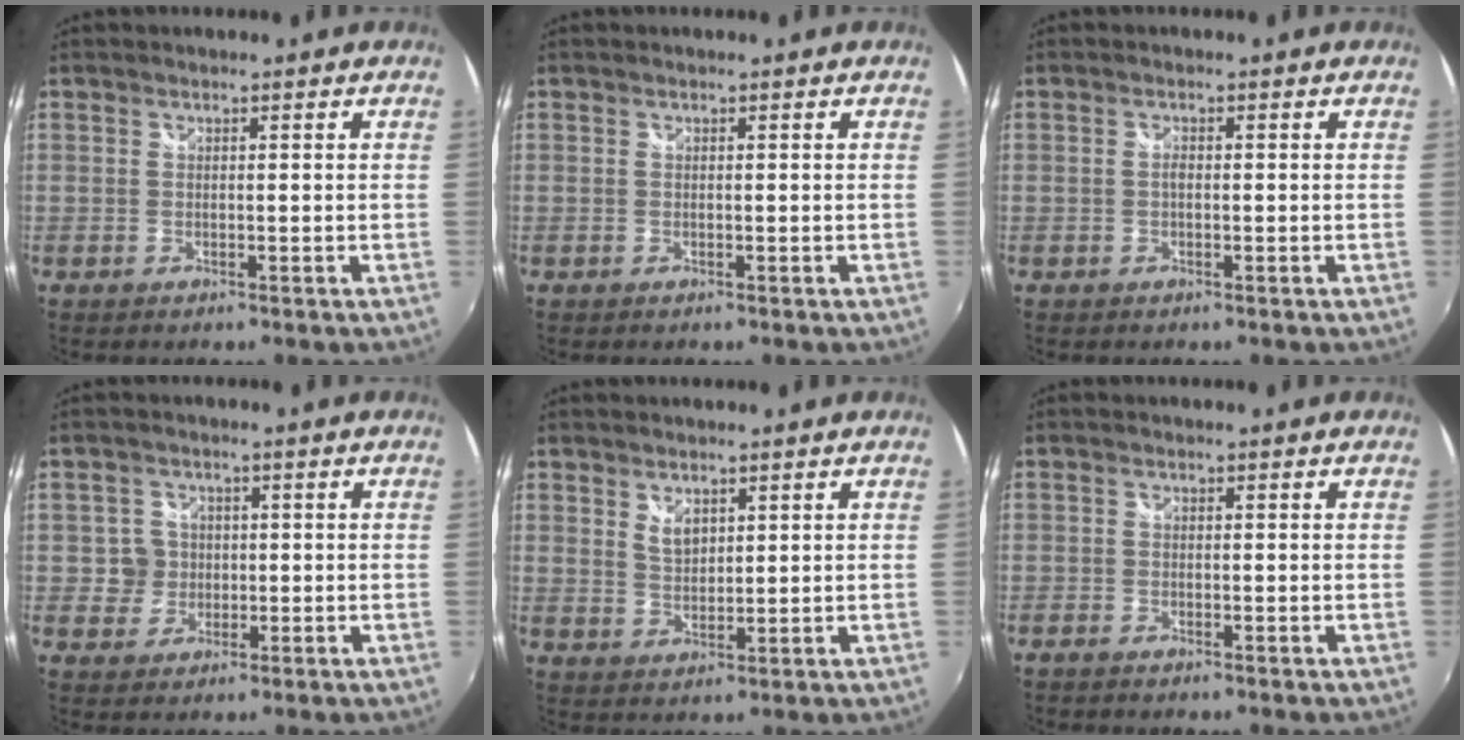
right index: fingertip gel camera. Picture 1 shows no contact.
{"total": 0.0}
{"total": 0.8, "force": [-0.2, 0.5, 0.7], "torque": [-0.013, 0.003, -0.004]}
{"total": 3.8, "force": [-0.2, 3.7, 0.2], "torque": [0.000, 0.014, -0.002]}
{"total": 3.3, "force": [1.8, 1.9, 2.0], "torque": [-0.030, -0.001, 0.032]}
{"total": 1.3, "force": [-1.1, 0.4, 0.4], "torque": [-0.011, -0.005, -0.025]}